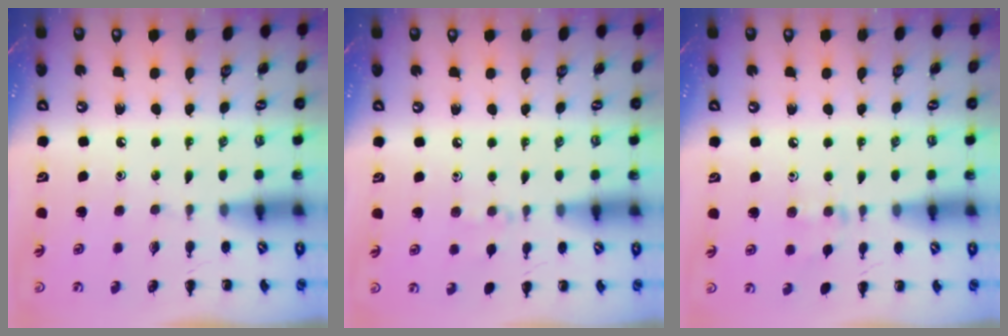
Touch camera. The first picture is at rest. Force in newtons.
{"total": 4.6, "press": 4.3, "slide": 1.6}
{"total": 5.6, "press": 5.3, "slide": 1.8}